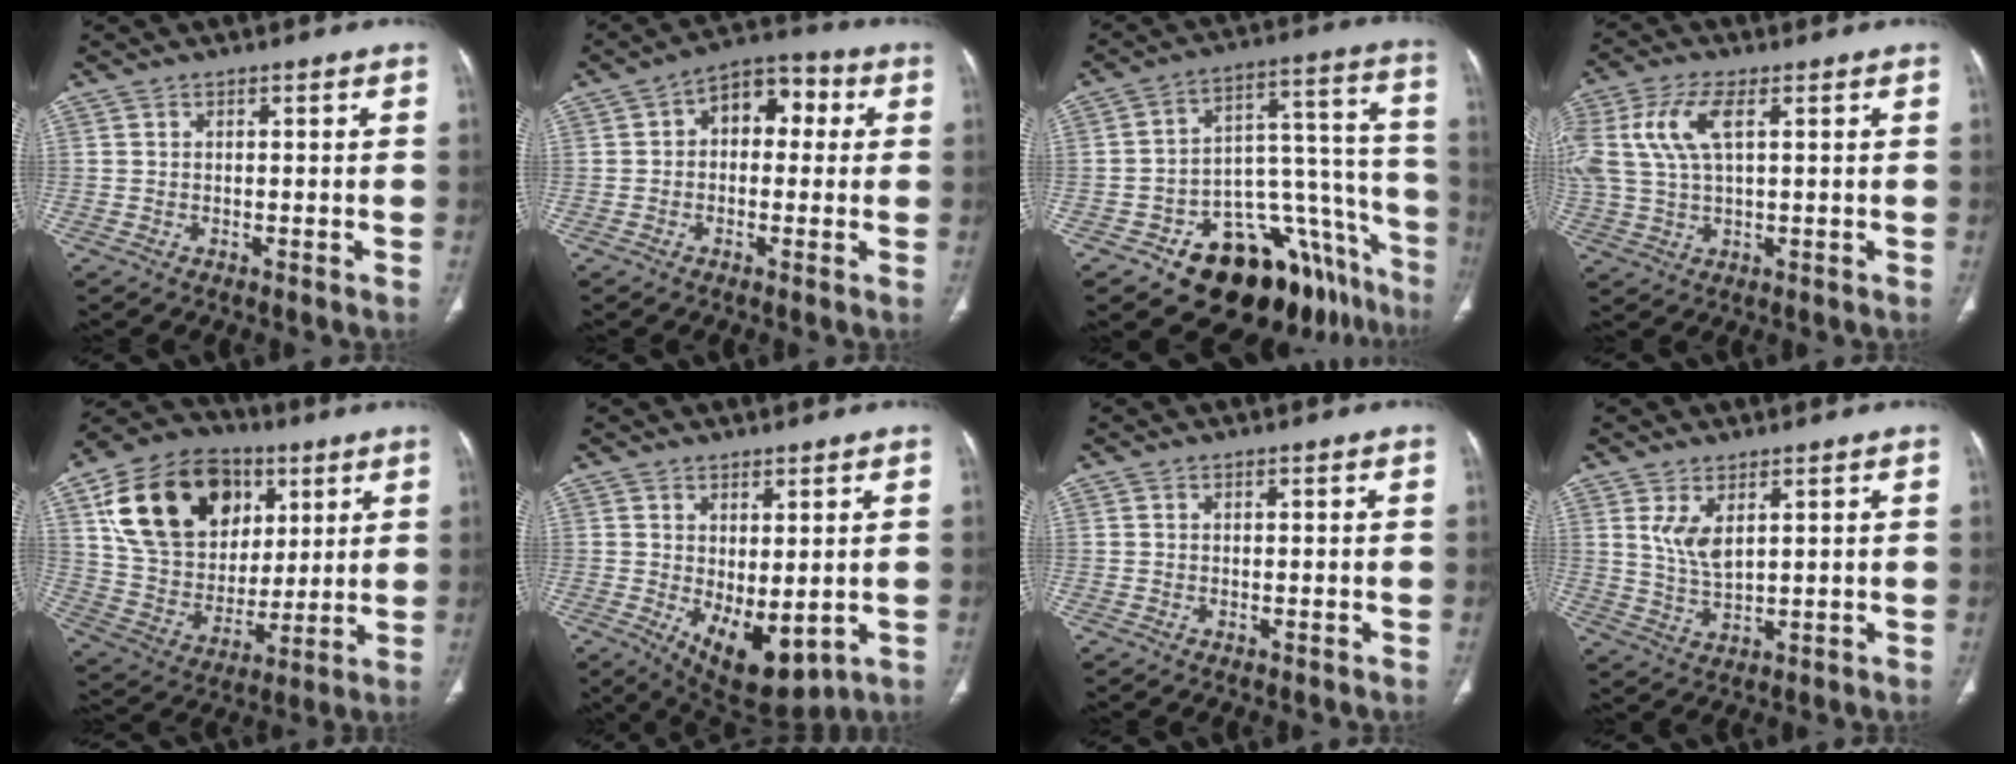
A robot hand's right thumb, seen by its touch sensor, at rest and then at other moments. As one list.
[{"total": 8.9, "force": [1.5, 5.9, 6.4], "torque": [-0.057, 0.029, 0.011]}, {"total": 23.5, "force": [-14.3, 12.3, 14.0], "torque": [-0.080, 0.135, -0.190]}, {"total": 11.0, "force": [3.1, 5.0, 9.2], "torque": [-0.225, 0.013, 0.067]}, {"total": 24.5, "force": [9.1, 17.8, 14.1], "torque": [-0.227, -0.003, 0.163]}, {"total": 10.1, "force": [-1.5, 5.0, 8.7], "torque": [-0.119, -0.013, 0.005]}, {"total": 0.0}, {"total": 5.2, "force": [2.2, 2.3, 4.2], "torque": [-0.081, -0.018, 0.055]}]